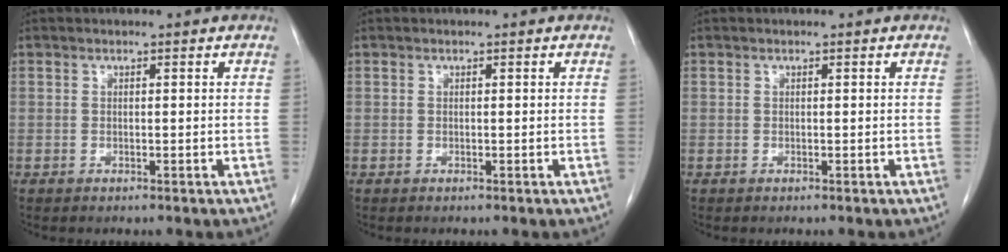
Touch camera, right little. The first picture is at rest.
{"total": 0.0}
{"total": 0.0}